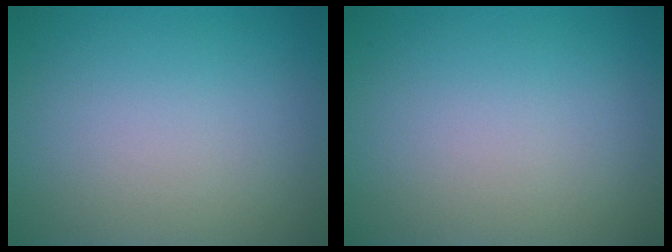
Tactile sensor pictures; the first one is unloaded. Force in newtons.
{"total": 0.0}